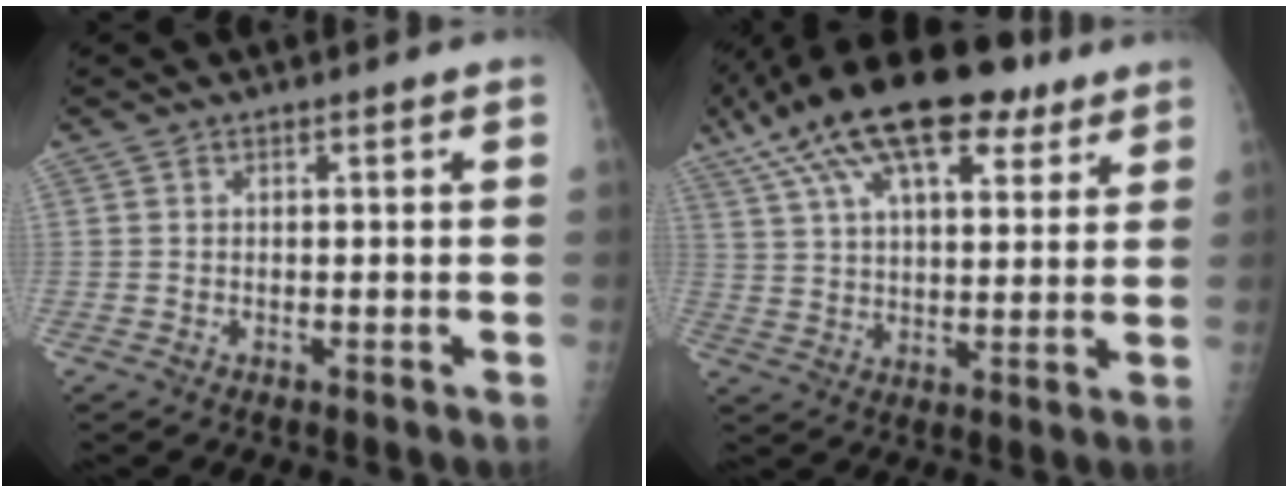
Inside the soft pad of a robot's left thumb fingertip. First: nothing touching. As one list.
[{"total": 22.4, "force": [13.1, 9.8, 15.2], "torque": [-0.256, 0.006, 0.218]}]